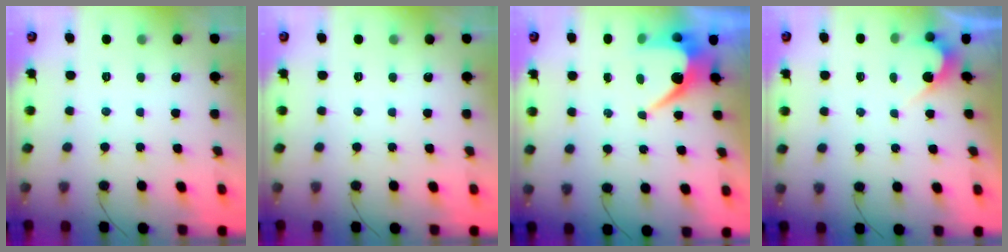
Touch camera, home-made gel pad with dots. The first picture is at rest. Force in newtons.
{"total": 0.0}
{"total": 7.1, "press": 7.1, "slide": 0.3}
{"total": 2.7, "press": 2.7, "slide": 0.1}